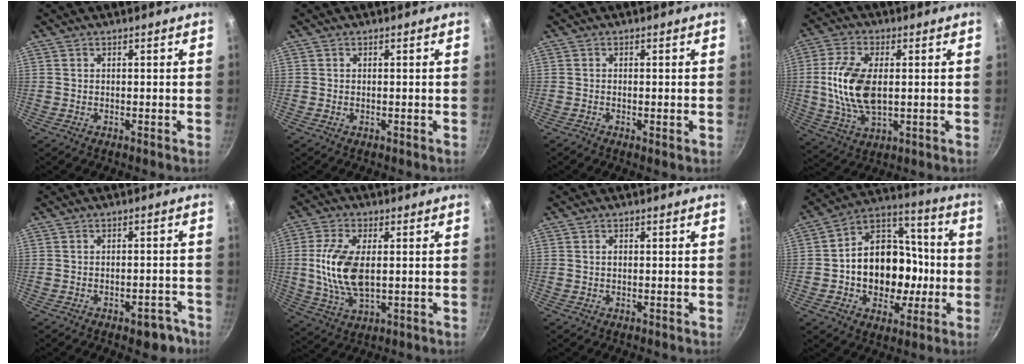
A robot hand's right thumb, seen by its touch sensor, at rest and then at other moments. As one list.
[{"total": 0.0}, {"total": 1.1, "force": [-0.4, 0.3, 0.9], "torque": [-0.020, 0.000, -0.007]}, {"total": 12.9, "force": [0.6, 7.0, 10.8], "torque": [-0.211, 0.003, 0.011]}, {"total": 5.4, "force": [-3.3, 2.8, 3.1], "torque": [-0.011, 0.037, -0.026]}, {"total": 11.9, "force": [0.6, 6.0, 10.2], "torque": [-0.205, -0.003, 0.012]}, {"total": 0.6, "force": [0.0, 0.4, 0.4], "torque": [-0.006, 0.003, 0.000]}, {"total": 19.5, "force": [-2.6, 15.0, 12.1], "torque": [-0.152, 0.047, -0.042]}]